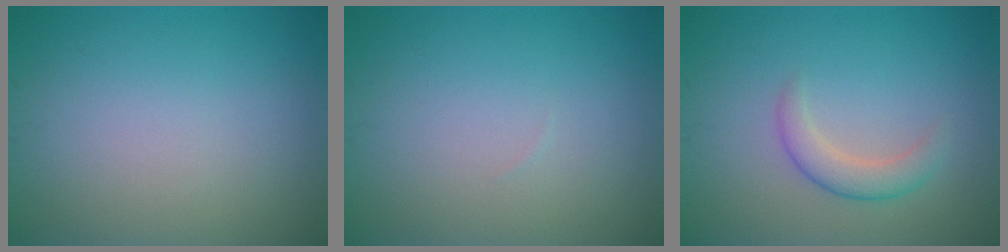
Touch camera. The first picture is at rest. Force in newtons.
{"total": 0.0}
{"total": 2.4, "press": 2.4, "slide": 0.2}